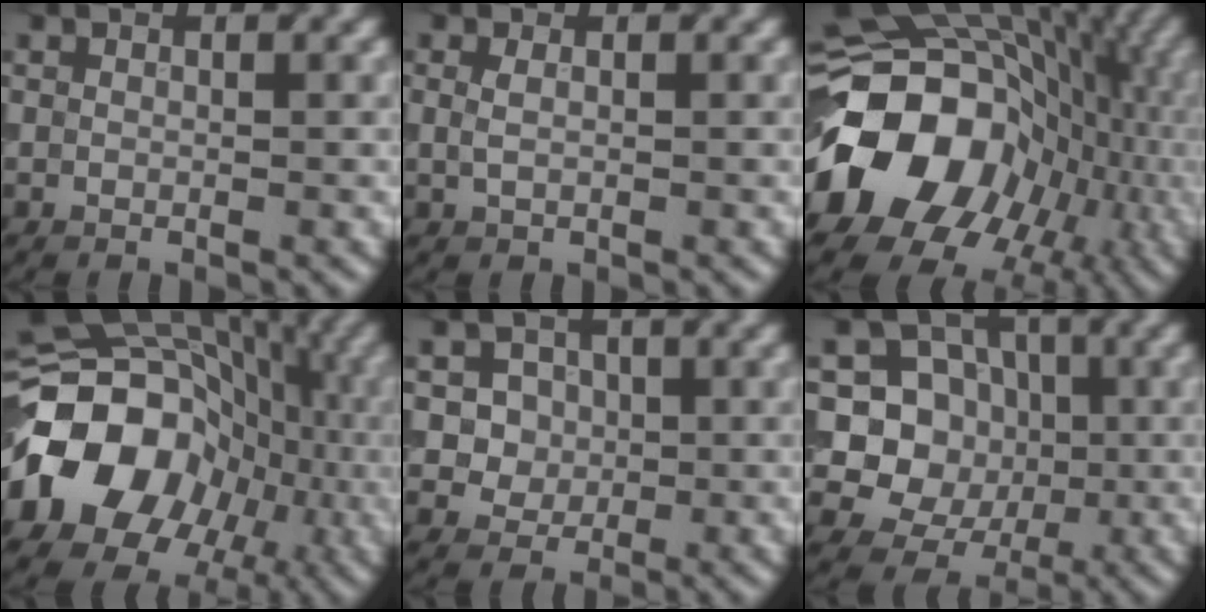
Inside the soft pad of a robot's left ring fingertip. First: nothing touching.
{"total": 1.0, "force": [0.2, 0.5, 0.9], "torque": [-0.021, -0.001, 0.006]}
{"total": 19.7, "force": [-4.2, 15.7, 11.1], "torque": [-0.215, -0.022, -0.067]}
{"total": 17.6, "force": [-3.4, 14.3, 9.7], "torque": [-0.186, -0.018, -0.065]}
{"total": 4.5, "force": [1.2, 4.0, 1.8], "torque": [-0.019, 0.008, 0.014]}
{"total": 7.7, "force": [0.0, 7.1, 2.8], "torque": [-0.042, 0.002, -0.026]}